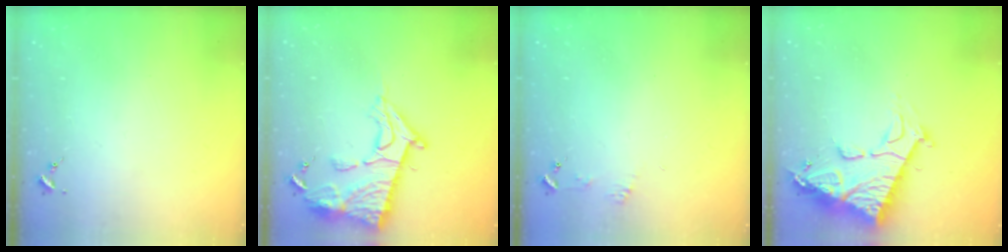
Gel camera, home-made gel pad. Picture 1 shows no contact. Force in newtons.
{"total": 14.9, "press": 14.8, "slide": 1.3}
{"total": 4.0, "press": 3.9, "slide": 0.4}
{"total": 16.2, "press": 16.1, "slide": 1.5}